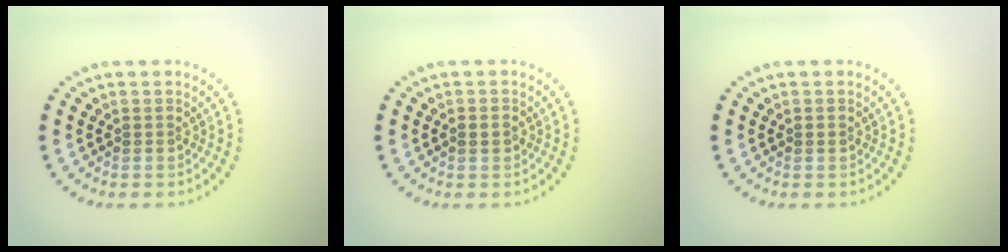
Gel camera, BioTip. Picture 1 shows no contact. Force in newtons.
{"total": 1.1, "press": 1.0, "slide": 0.4}
{"total": 0.6, "press": 0.6, "slide": 0.1}